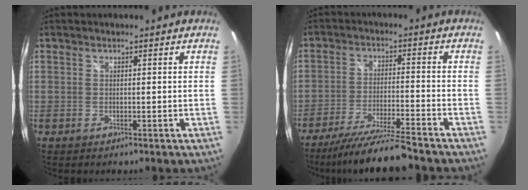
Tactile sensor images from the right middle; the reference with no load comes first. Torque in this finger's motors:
{"motor_torque": [1.07, -1.07, 0.40, 0.07]}